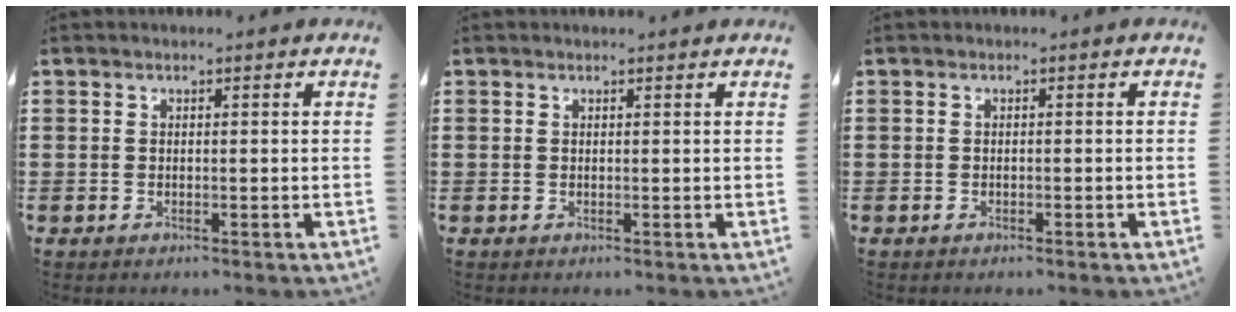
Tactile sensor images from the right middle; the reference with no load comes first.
{"total": 0.0}
{"total": 0.9, "force": [-0.9, 0.3, 0.2], "torque": [-0.007, 0.000, -0.017]}